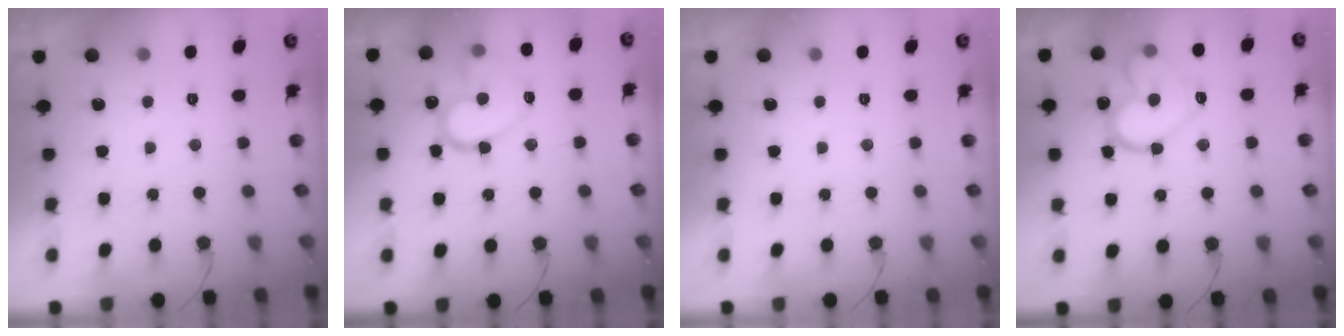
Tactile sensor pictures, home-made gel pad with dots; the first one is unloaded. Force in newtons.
{"total": 13.8, "press": 13.8, "slide": 0.9}
{"total": 0.0}
{"total": 15.4, "press": 15.3, "slide": 1.7}